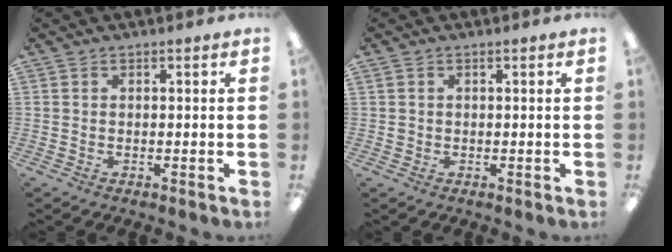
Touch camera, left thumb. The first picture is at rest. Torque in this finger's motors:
{"motor_torque": [-0.09, 0.13, 0.38, -0.26, -0.02]}